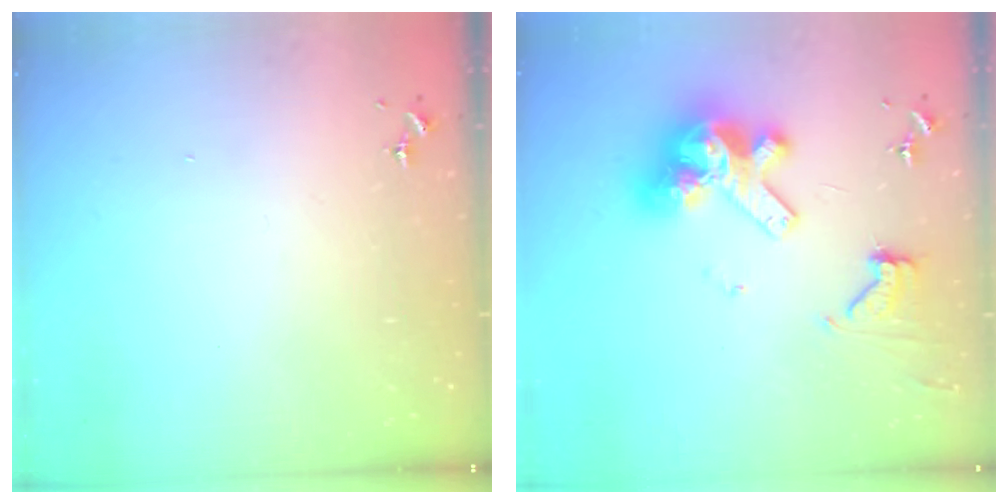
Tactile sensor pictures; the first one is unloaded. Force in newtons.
{"total": 15.1, "press": 15.0, "slide": 1.8}